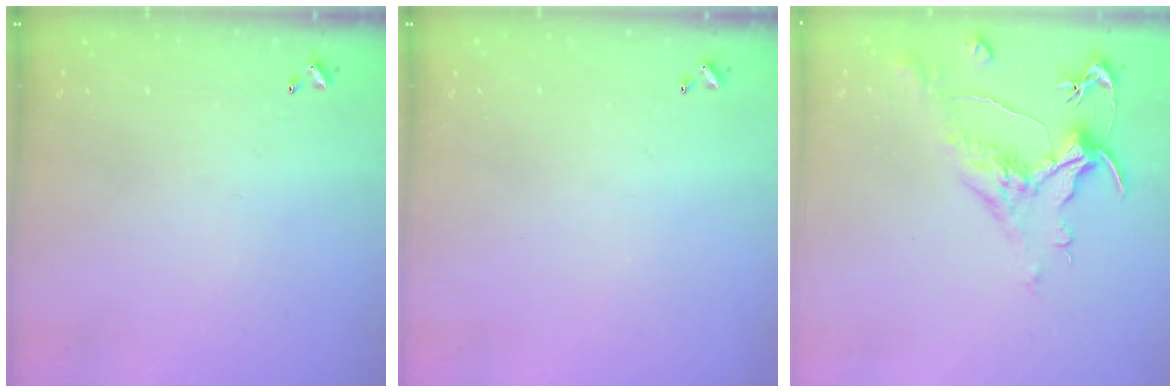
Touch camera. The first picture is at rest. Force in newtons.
{"total": 0.0}
{"total": 1.6, "press": 0.7, "slide": 1.4}